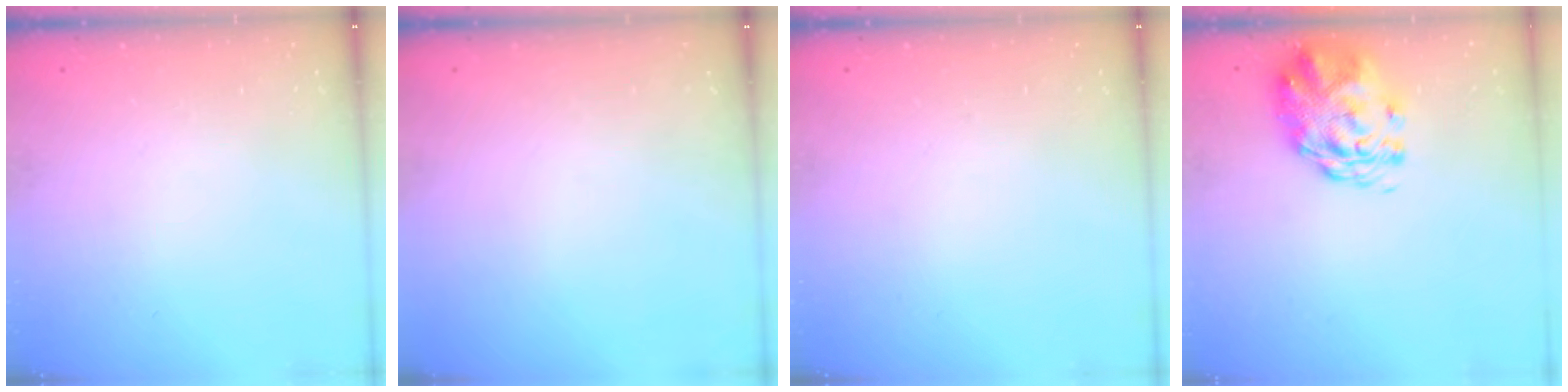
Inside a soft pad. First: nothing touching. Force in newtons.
{"total": 0.0}
{"total": 0.0}
{"total": 2.9, "press": 2.7, "slide": 1.0}